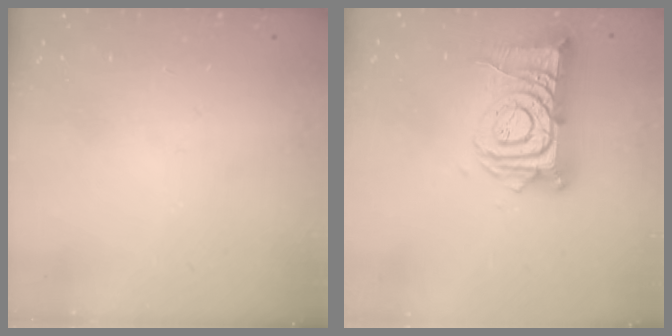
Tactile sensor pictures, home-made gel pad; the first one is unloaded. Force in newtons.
{"total": 14.2, "press": 14.1, "slide": 1.2}